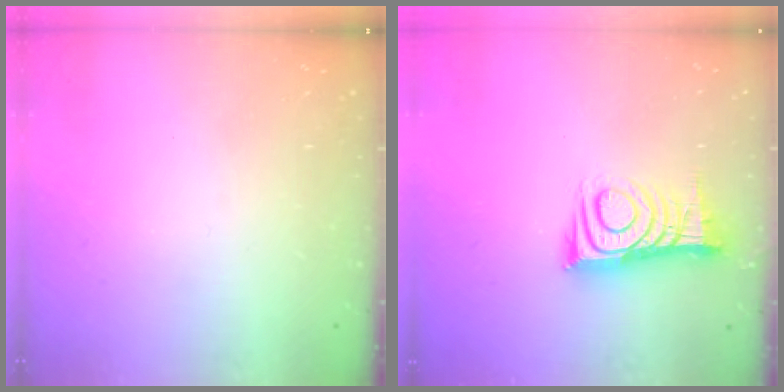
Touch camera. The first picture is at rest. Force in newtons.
{"total": 12.2, "press": 12.1, "slide": 0.9}